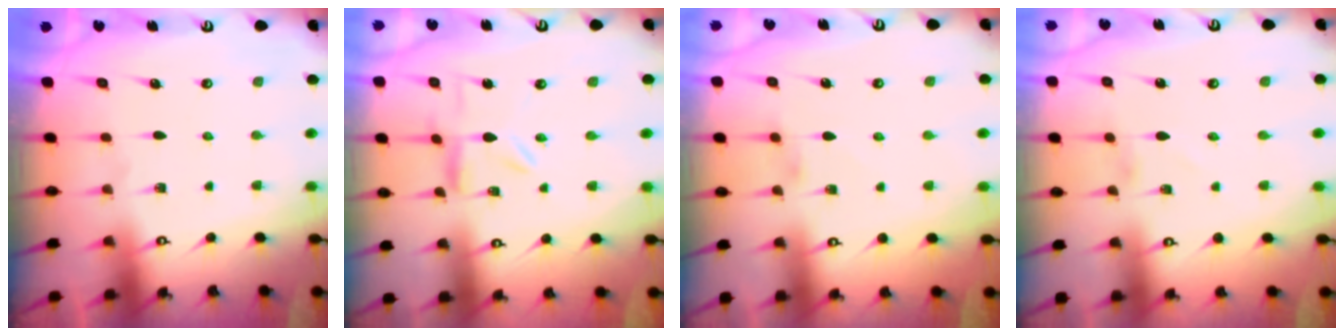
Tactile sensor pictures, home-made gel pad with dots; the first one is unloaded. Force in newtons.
{"total": 2.1, "press": 2.1, "slide": 0.2}
{"total": 1.1, "press": 1.0, "slide": 0.3}
{"total": 1.5, "press": 1.5, "slide": 0.0}